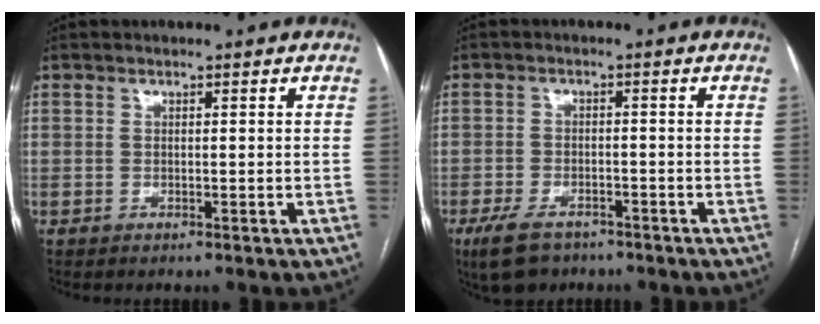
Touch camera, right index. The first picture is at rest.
{"total": 6.6, "force": [-4.7, 3.2, 3.4], "torque": [-0.070, -0.007, -0.075]}